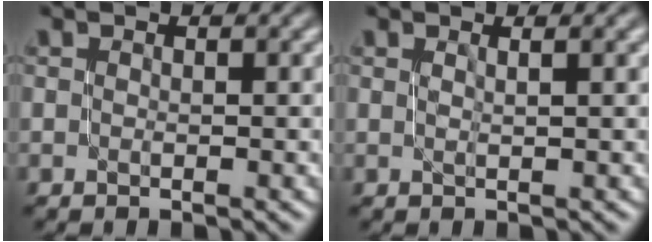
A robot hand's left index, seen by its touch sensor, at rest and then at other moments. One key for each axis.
{"total": 1.2, "fx": 0.5, "fy": 0.4, "fz": 1.0, "tx": -0.005, "ty": 0.003, "tz": 0.002}